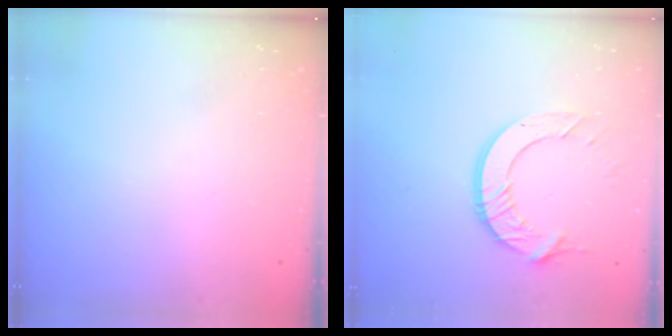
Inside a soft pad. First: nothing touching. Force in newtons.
{"total": 11.2, "press": 11.1, "slide": 1.3}